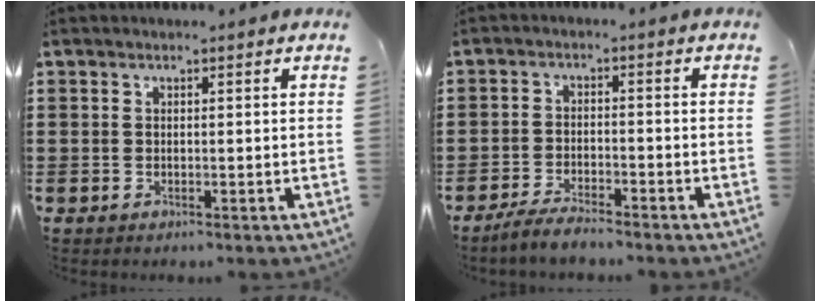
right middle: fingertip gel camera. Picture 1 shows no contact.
{"total": 3.6, "force": [-3.4, 0.4, 1.1], "torque": [-0.027, 0.003, -0.071]}